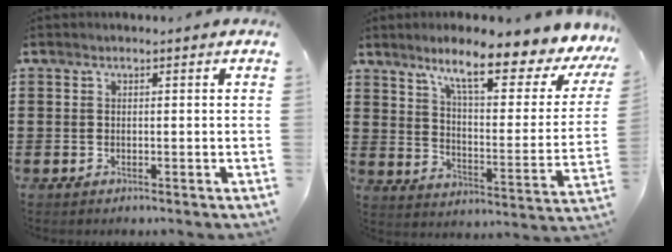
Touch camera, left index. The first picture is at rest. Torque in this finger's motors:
{"motor_torque": [2.13, -0.01, 1.05, 0.21]}